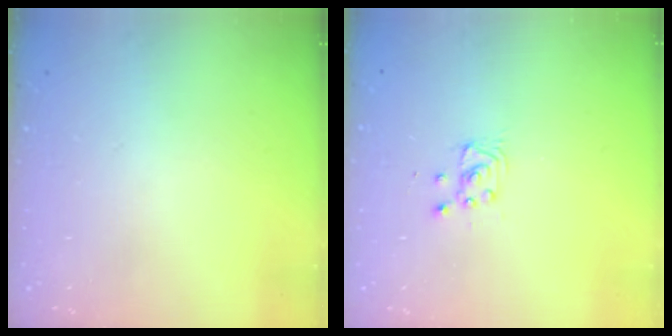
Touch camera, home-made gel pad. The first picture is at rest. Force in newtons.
{"total": 2.9, "press": 2.9, "slide": 0.4}